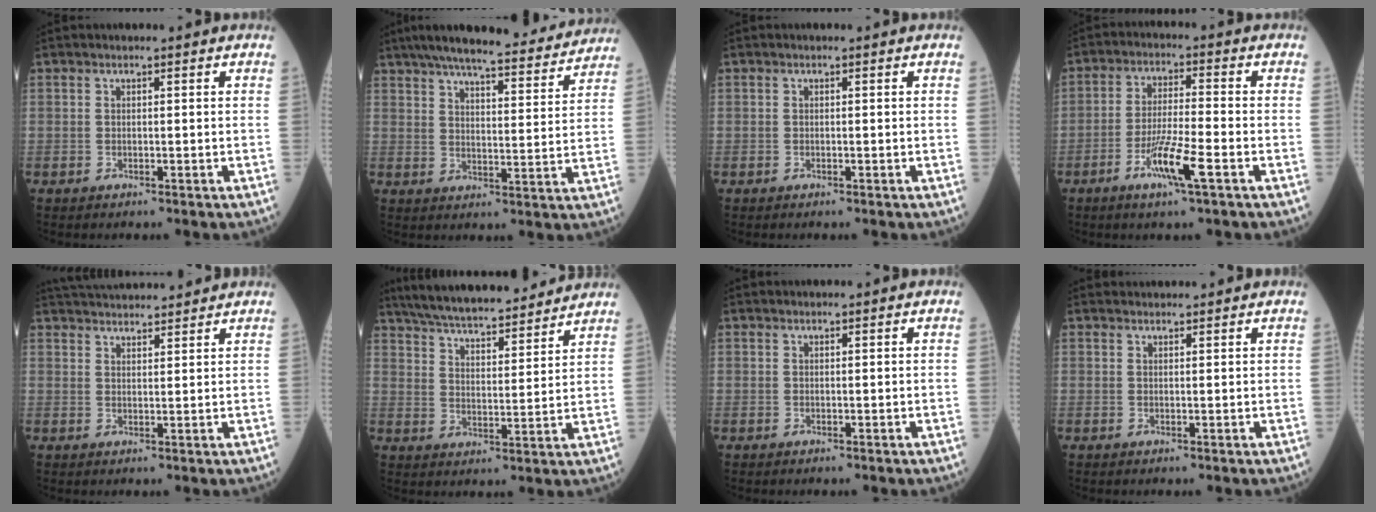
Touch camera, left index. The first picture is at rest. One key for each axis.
{"total": 21.4, "fx": 18.9, "fy": 3.3, "fz": 9.5, "tx": -0.147, "ty": 0.011, "tz": 0.251}
{"total": 0.0}
{"total": 7.4, "fx": -3.5, "fy": 0.1, "fz": 6.5, "tx": -0.130, "ty": -0.011, "tz": -0.066}
{"total": 10.7, "fx": 10.2, "fy": 1.2, "fz": 2.9, "tx": -0.053, "ty": 0.031, "tz": 0.153}
{"total": 19.4, "fx": 17.5, "fy": 3.0, "fz": 7.9, "tx": -0.135, "ty": 0.023, "tz": 0.263}
{"total": 0.7, "fx": 0.7, "fy": 0.0, "fz": 0.1, "tx": -0.003, "ty": 0.015, "tz": 0.014}
{"total": 2.3, "fx": 2.3, "fy": 0.2, "fz": 0.1, "tx": -0.007, "ty": 0.024, "tz": 0.039}